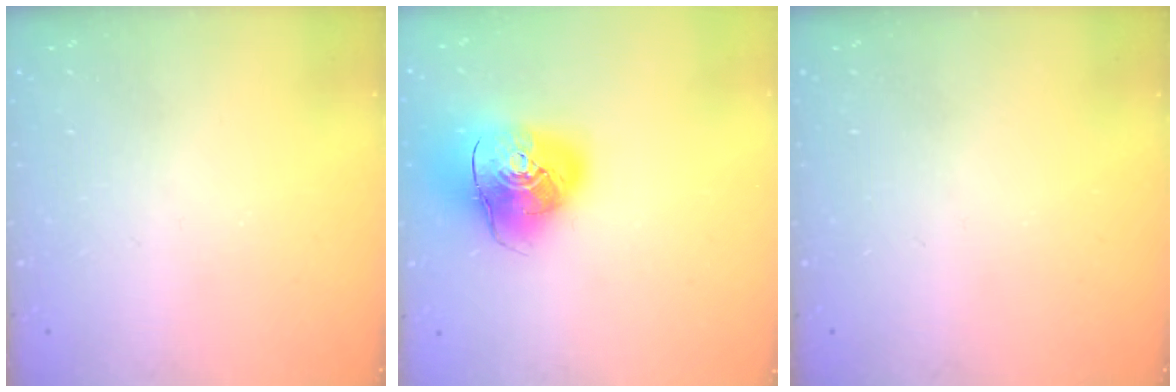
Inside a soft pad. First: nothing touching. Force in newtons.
{"total": 14.0, "press": 13.8, "slide": 2.4}
{"total": 0.0}